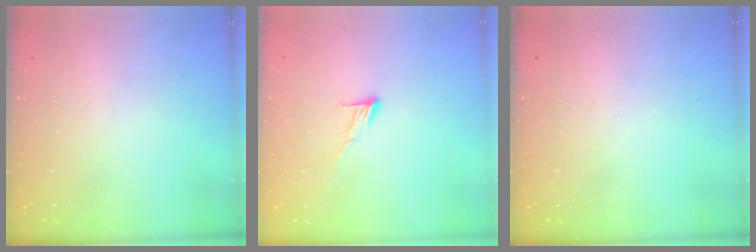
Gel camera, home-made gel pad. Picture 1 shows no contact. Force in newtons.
{"total": 6.9, "press": 6.8, "slide": 0.4}
{"total": 0.0}